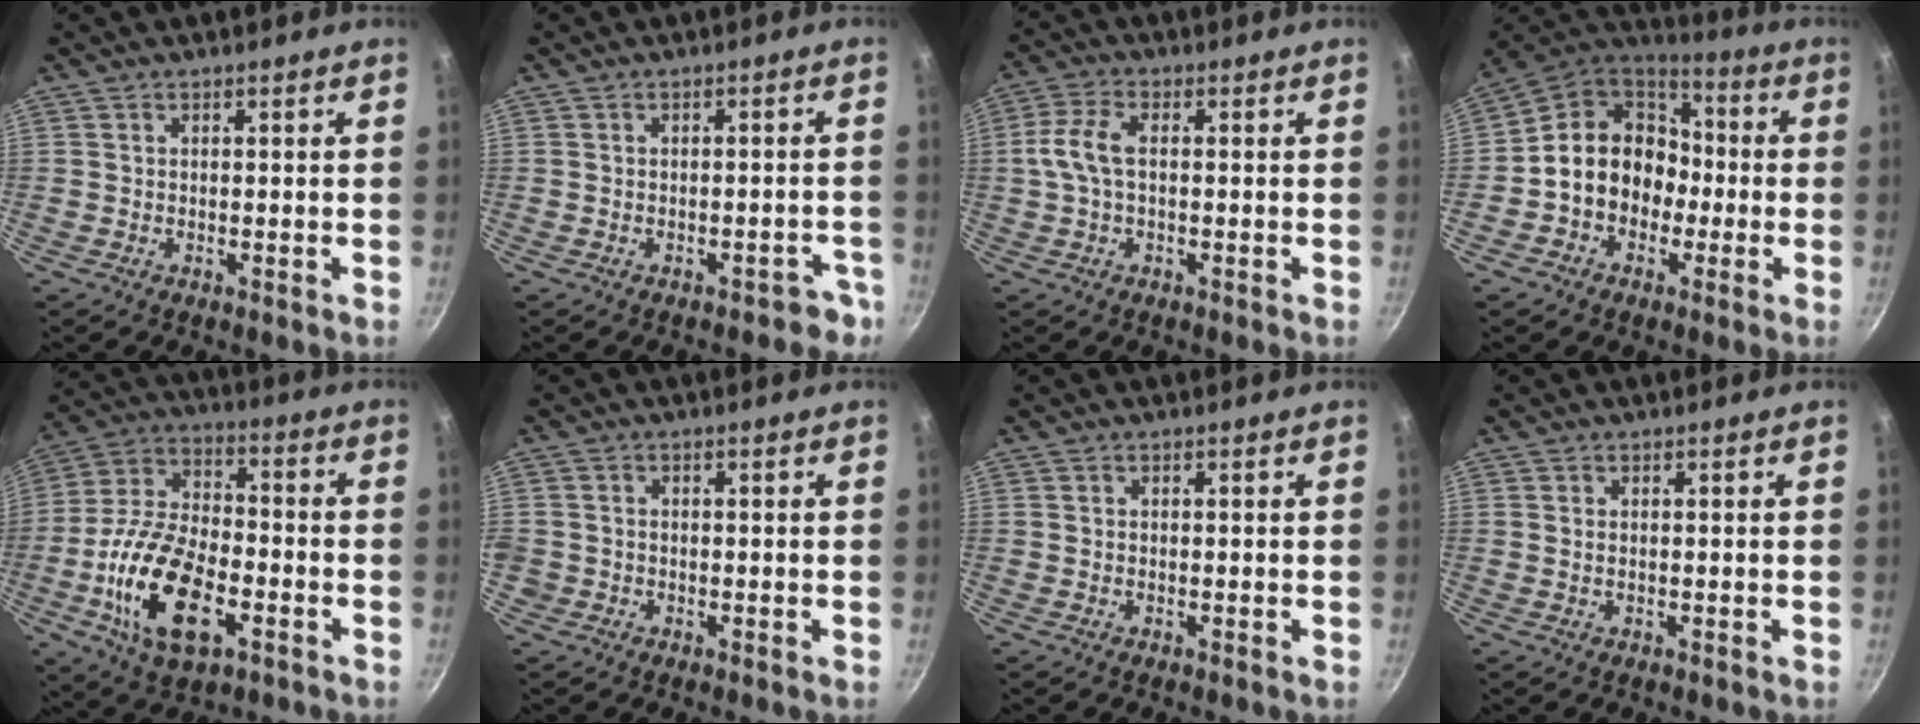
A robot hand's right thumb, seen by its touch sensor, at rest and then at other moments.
{"total": 3.7, "force": [-2.4, 2.1, 1.7], "torque": [0.015, 0.038, -0.008]}
{"total": 6.1, "force": [0.1, 3.2, 5.2], "torque": [-0.117, 0.017, -0.004]}
{"total": 14.9, "force": [-2.0, 12.5, 7.8], "torque": [-0.089, 0.050, -0.048]}
{"total": 19.7, "force": [-6.4, 10.4, 15.5], "torque": [-0.285, 0.028, -0.121]}
{"total": 1.8, "force": [-0.5, 1.6, 0.6], "torque": [-0.011, 0.002, -0.010]}
{"total": 0.0}
{"total": 0.7, "force": [0.1, 0.4, 0.6], "torque": [-0.011, 0.001, 0.002]}